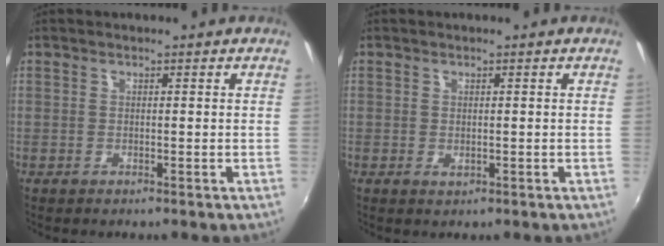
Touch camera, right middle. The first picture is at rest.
{"total": 0.7, "force": [0.0, 0.4, 0.5], "torque": [-0.007, -0.001, 0.001]}